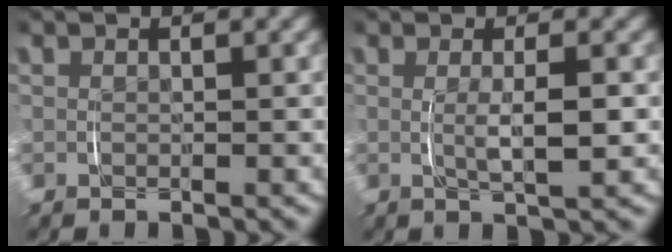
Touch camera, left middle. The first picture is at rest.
{"total": 2.6, "force": [0.0, 0.3, 2.6], "torque": [-0.047, -0.004, 0.003]}